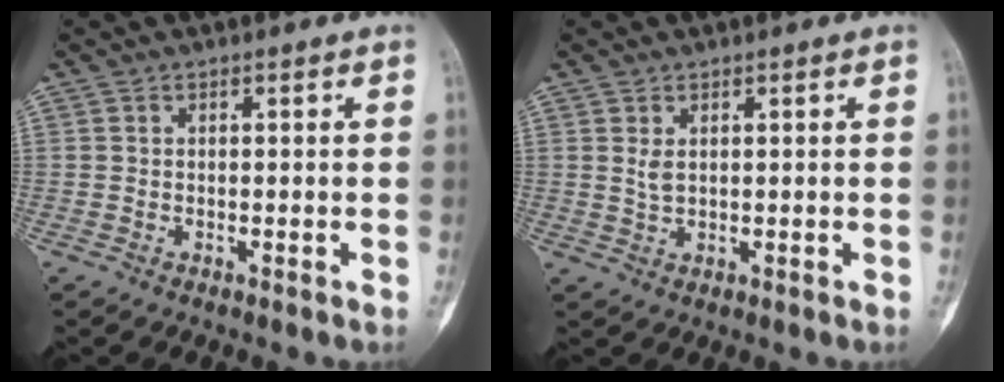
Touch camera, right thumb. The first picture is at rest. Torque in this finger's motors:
{"motor_torque": [-0.23, -0.22, 0.01, -0.01, 0.00]}